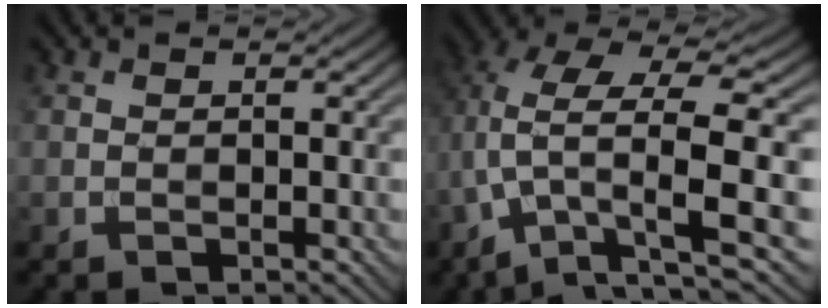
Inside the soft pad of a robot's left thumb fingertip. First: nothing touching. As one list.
[{"total": 12.7, "force": [0.3, 5.6, 11.4], "torque": [-0.246, -0.007, 0.019]}]